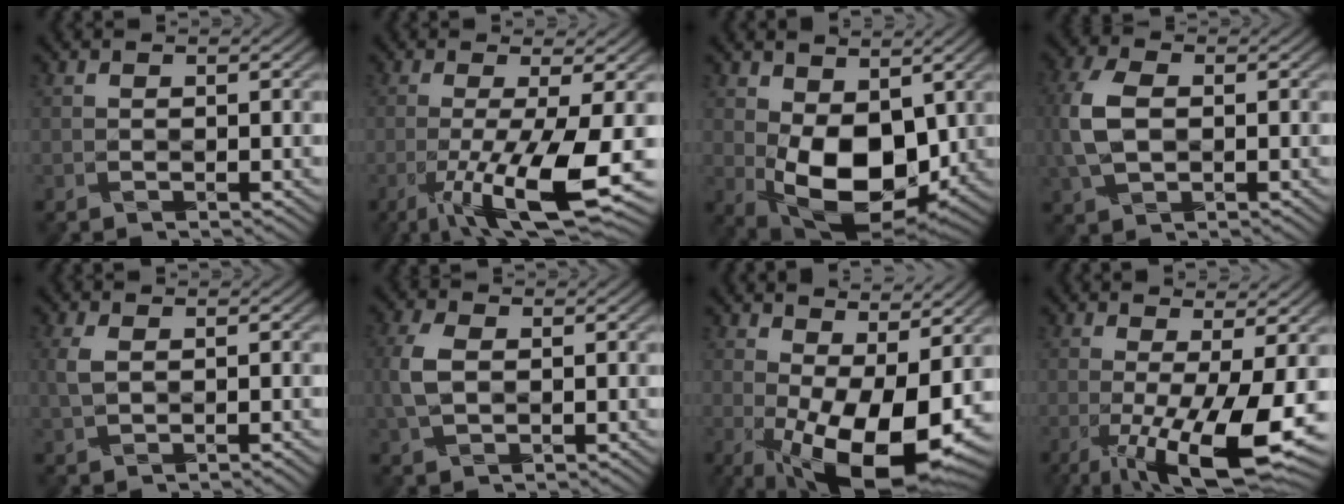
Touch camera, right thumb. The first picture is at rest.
{"total": 9.8, "force": [-3.2, 1.5, 9.2], "torque": [-0.145, -0.004, -0.055]}
{"total": 11.1, "force": [0.4, 6.7, 8.8], "torque": [-0.172, -0.012, 0.007]}
{"total": 7.4, "force": [-0.2, 4.8, 5.6], "torque": [-0.157, 0.002, -0.008]}
{"total": 3.1, "force": [0.0, 1.8, 2.6], "torque": [-0.070, 0.002, -0.002]}
{"total": 5.0, "force": [-0.1, 3.2, 3.8], "torque": [-0.104, 0.004, -0.007]}
{"total": 14.3, "force": [0.0, 5.8, 13.1], "torque": [-0.191, -0.002, 0.010]}
{"total": 10.7, "force": [-2.9, 2.2, 10.1], "torque": [-0.158, 0.000, -0.043]}